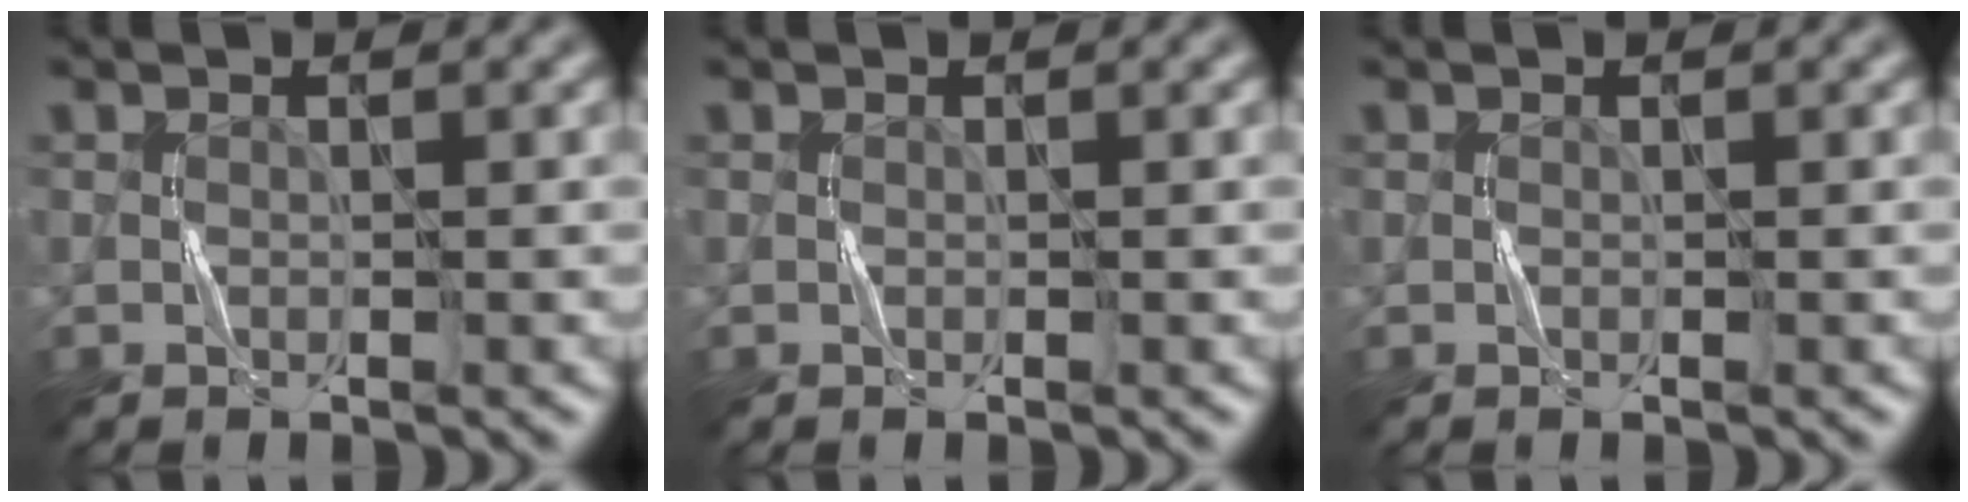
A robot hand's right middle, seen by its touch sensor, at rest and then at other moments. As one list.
[{"total": 0.0}, {"total": 0.0}]